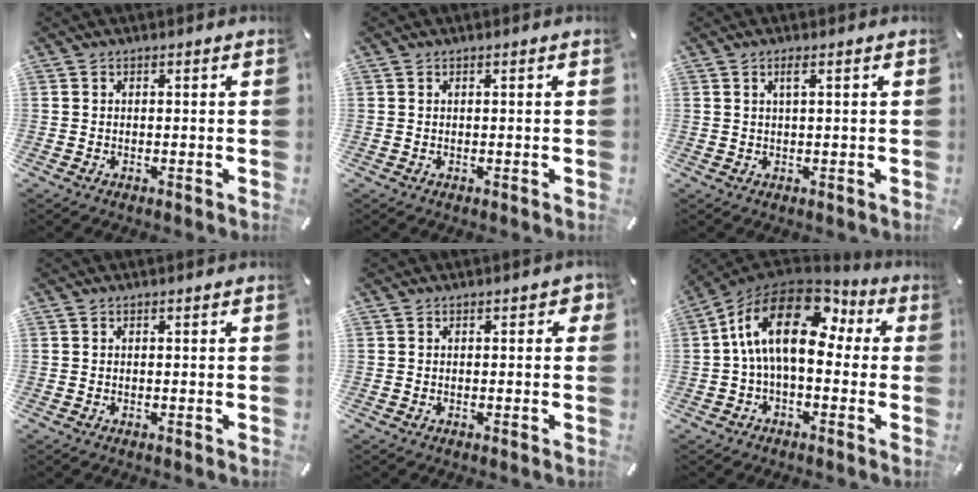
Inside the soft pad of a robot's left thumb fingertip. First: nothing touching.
{"total": 0.0}
{"total": 2.0, "force": [0.8, 0.3, 1.9], "torque": [-0.039, 0.003, 0.012]}
{"total": 0.0}
{"total": 1.4, "force": [0.0, 1.0, 1.0], "torque": [-0.011, 0.003, -0.003]}
{"total": 18.3, "force": [3.6, 9.7, 15.0], "torque": [-0.306, -0.010, 0.055]}